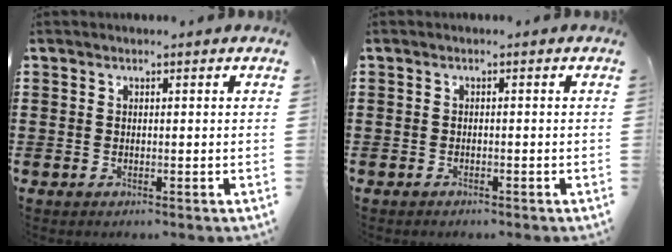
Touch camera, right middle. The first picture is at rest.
{"total": 0.6, "force": [-0.6, 0.2, 0.0], "torque": [0.000, 0.001, -0.014]}